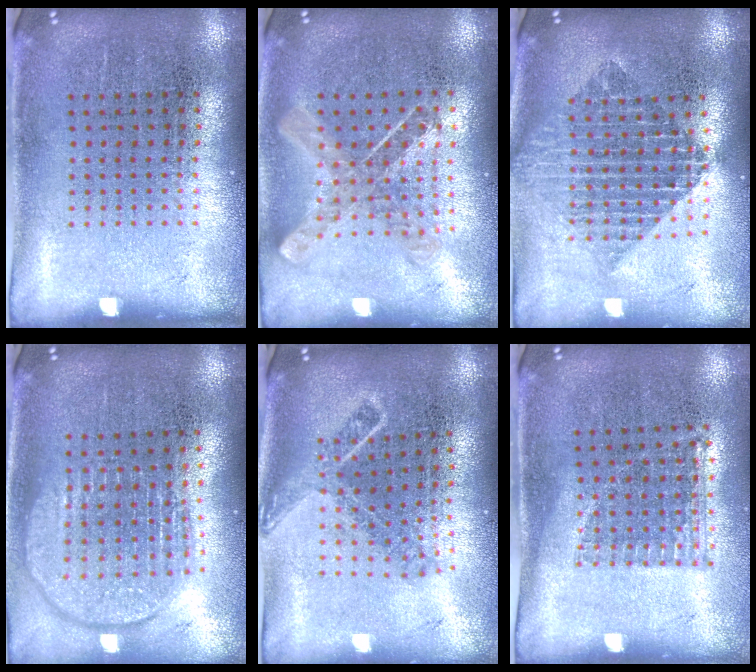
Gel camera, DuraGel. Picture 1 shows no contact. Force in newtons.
{"total": 0.9, "press": 0.9, "slide": 0.2}
{"total": 2.0, "press": 1.6, "slide": 1.3}
{"total": 1.9, "press": 1.6, "slide": 1.0}
{"total": 1.7, "press": 1.2, "slide": 1.2}
{"total": 1.0, "press": 0.9, "slide": 0.5}